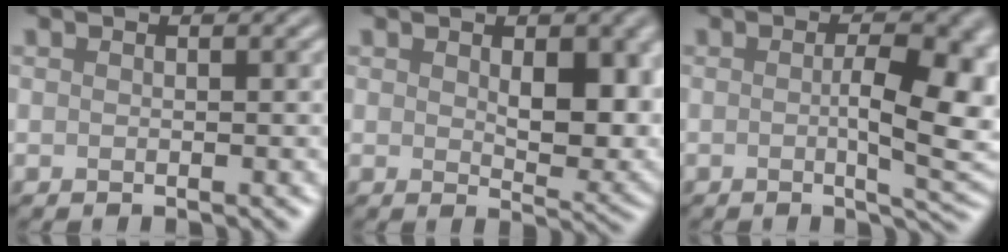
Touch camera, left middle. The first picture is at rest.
{"total": 6.1, "force": [1.0, 3.2, 5.1], "torque": [-0.071, -0.011, 0.027]}
{"total": 7.0, "force": [-0.2, 2.0, 6.7], "torque": [-0.089, -0.006, 0.000]}